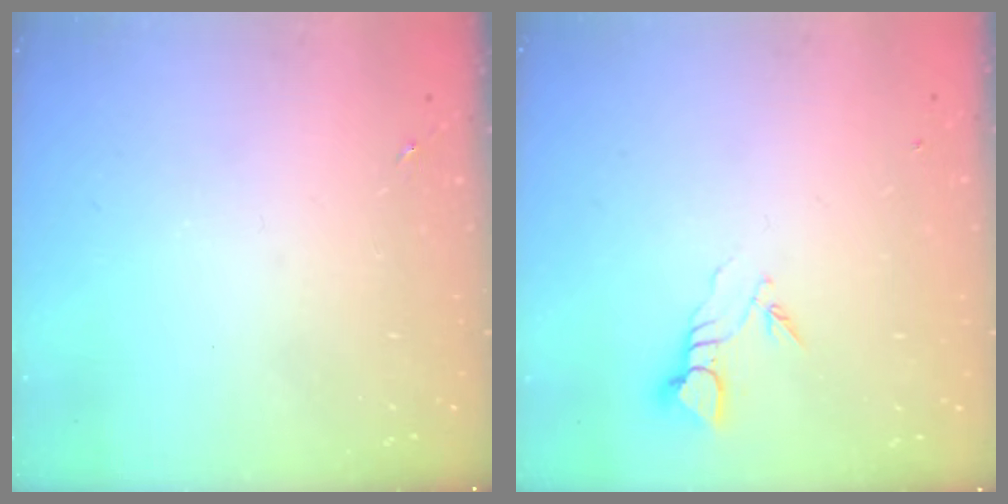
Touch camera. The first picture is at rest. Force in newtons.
{"total": 3.8, "press": 3.8, "slide": 0.3}